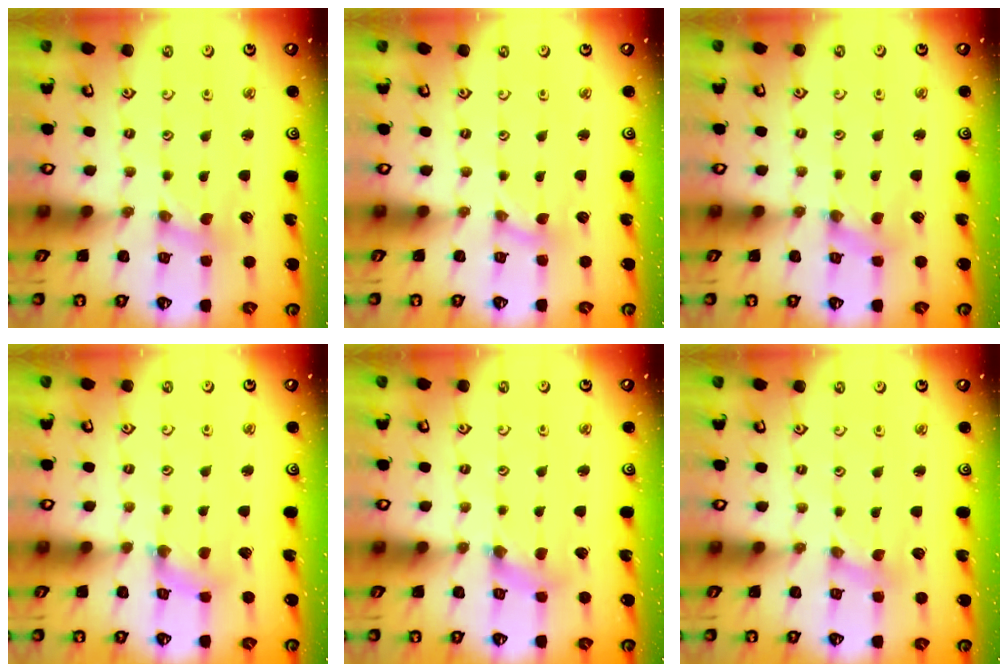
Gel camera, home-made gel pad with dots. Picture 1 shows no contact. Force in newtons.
{"total": 0.0}
{"total": 1.2, "press": 1.2, "slide": 0.2}
{"total": 2.0, "press": 2.0, "slide": 0.3}
{"total": 2.5, "press": 2.5, "slide": 0.4}
{"total": 0.0}